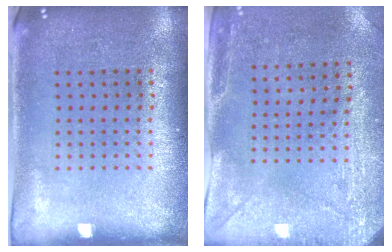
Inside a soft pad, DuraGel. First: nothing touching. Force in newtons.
{"total": 3.0, "press": 2.4, "slide": 1.8}